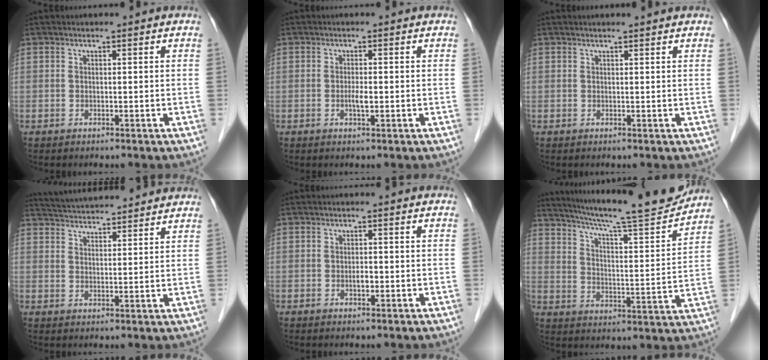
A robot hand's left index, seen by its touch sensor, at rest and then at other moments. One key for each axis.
{"total": 1.6, "fx": -1.0, "fy": 0.2, "fz": 1.3, "tx": -0.026, "ty": -0.007, "tz": -0.016}
{"total": 1.3, "fx": 1.2, "fy": -0.3, "fz": 0.5, "tx": -0.009, "ty": 0.001, "tz": 0.013}
{"total": 11.8, "fx": 11.1, "fy": 1.0, "fz": 3.8, "tx": -0.070, "ty": 0.023, "tz": 0.160}
{"total": 1.3, "fx": -1.0, "fy": 0.4, "fz": 0.8, "tx": -0.015, "ty": -0.005, "tz": -0.016}
{"total": 17.8, "fx": 16.0, "fy": 0.0, "fz": 7.7, "tx": -0.129, "ty": -0.028, "tz": 0.231}